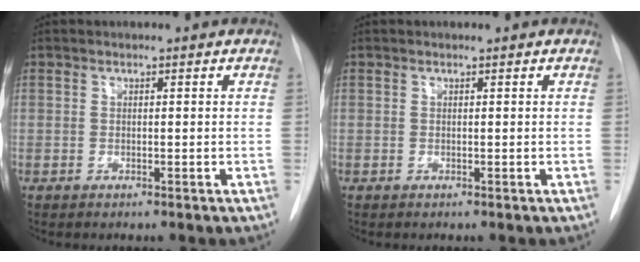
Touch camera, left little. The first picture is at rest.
{"total": 0.0}